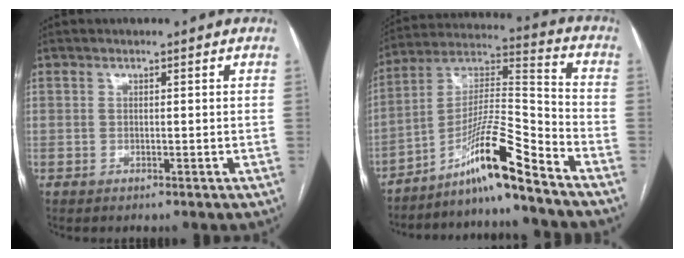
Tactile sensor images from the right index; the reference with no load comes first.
{"total": 13.0, "force": [-9.9, -1.2, 8.4], "torque": [-0.155, 0.011, -0.174]}